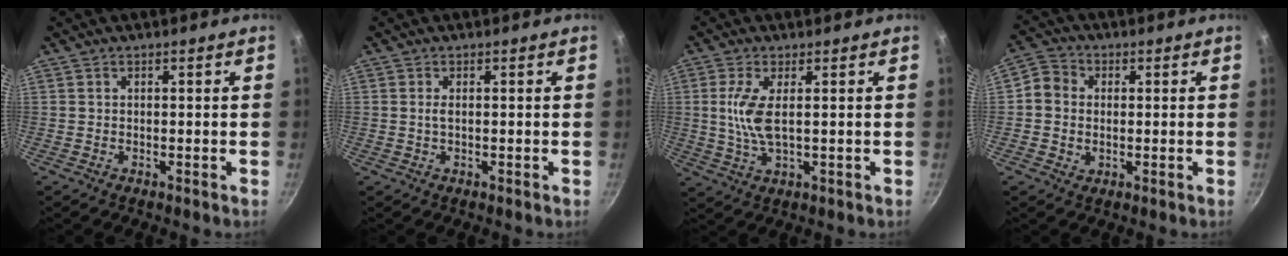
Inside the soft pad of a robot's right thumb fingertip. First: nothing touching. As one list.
[{"total": 1.1, "force": [0.1, 0.4, 1.0], "torque": [-0.020, 0.000, 0.002]}, {"total": 6.6, "force": [0.9, 2.2, 6.1], "torque": [-0.134, -0.004, 0.020]}, {"total": 3.8, "force": [-0.3, 3.2, 1.9], "torque": [-0.035, 0.010, -0.023]}]